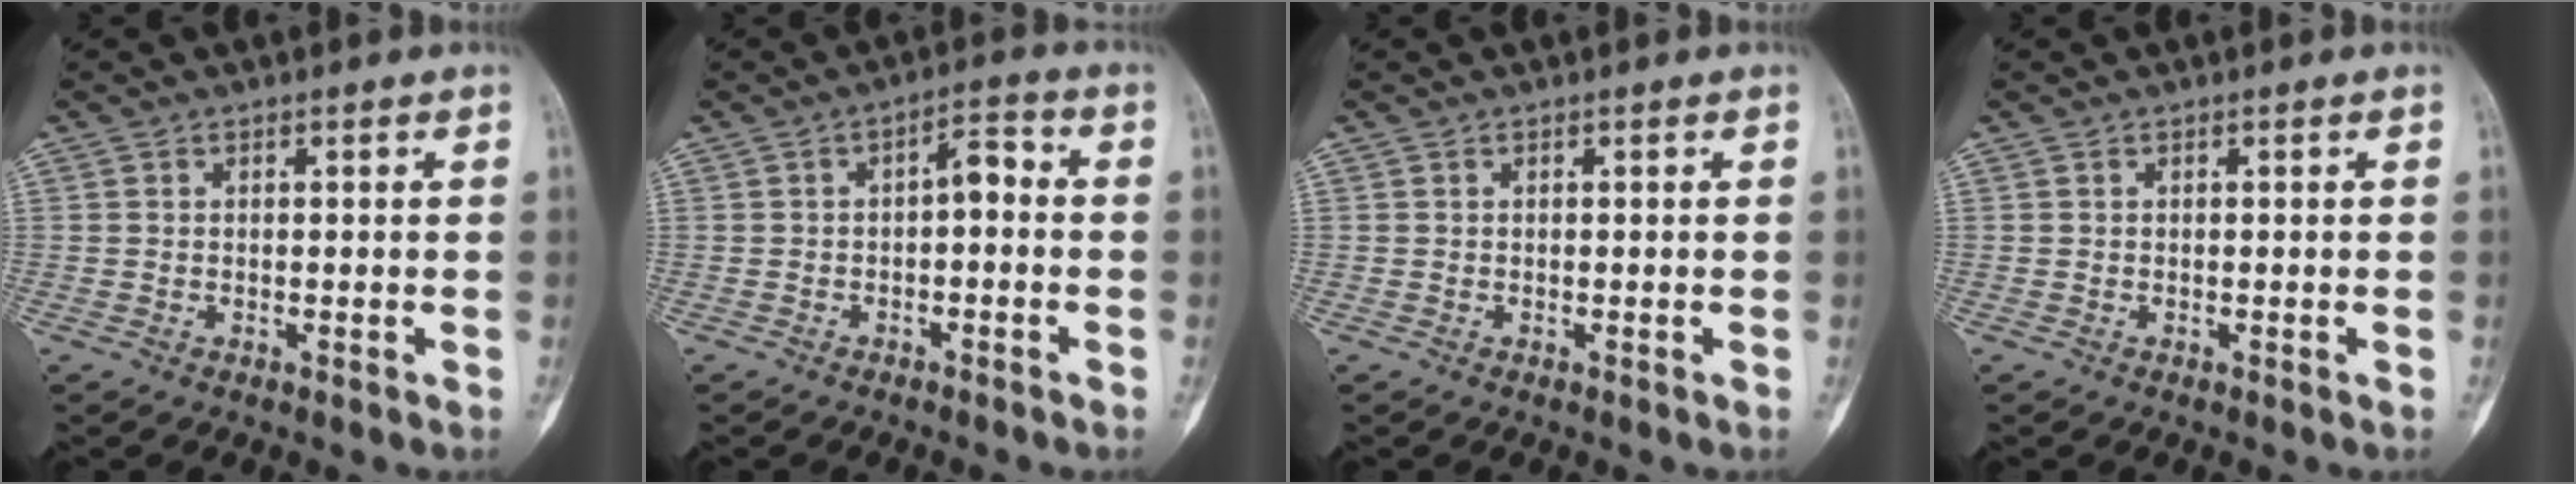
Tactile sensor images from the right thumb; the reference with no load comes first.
{"total": 4.4, "force": [-0.7, 2.1, 3.8], "torque": [-0.048, 0.030, -0.019]}
{"total": 0.0}
{"total": 0.0}